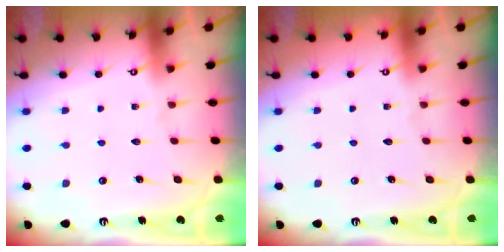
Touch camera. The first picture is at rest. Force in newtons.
{"total": 0.0}